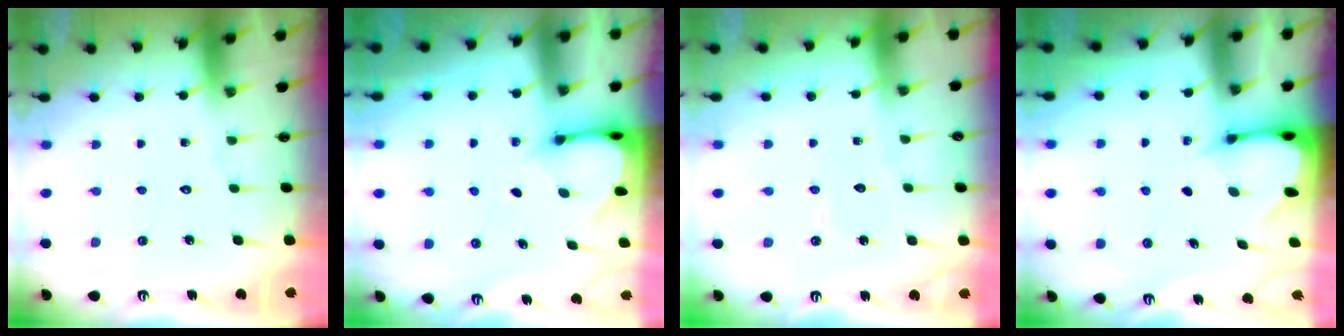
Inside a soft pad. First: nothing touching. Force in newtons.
{"total": 2.8, "press": 2.8, "slide": 0.2}
{"total": 3.7, "press": 3.7, "slide": 0.3}
{"total": 2.6, "press": 2.6, "slide": 0.3}